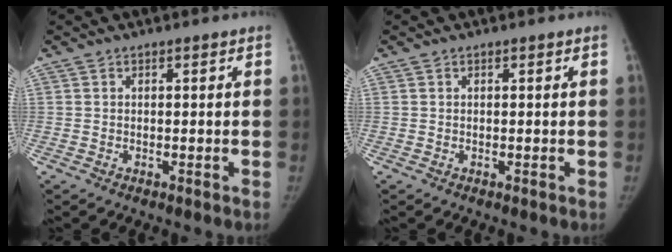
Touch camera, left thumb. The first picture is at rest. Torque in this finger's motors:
{"motor_torque": [0.05, 0.05, -0.04, -0.03, 0.00]}